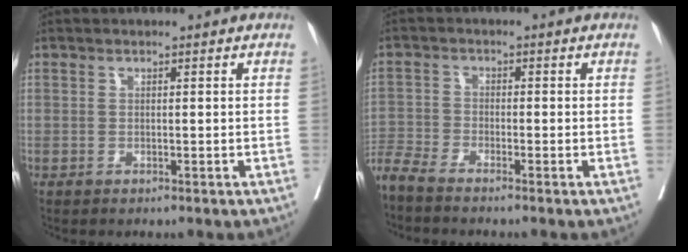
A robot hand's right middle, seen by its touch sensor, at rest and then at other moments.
{"total": 3.9, "force": [-3.7, -0.5, 1.2], "torque": [-0.025, -0.011, -0.075]}